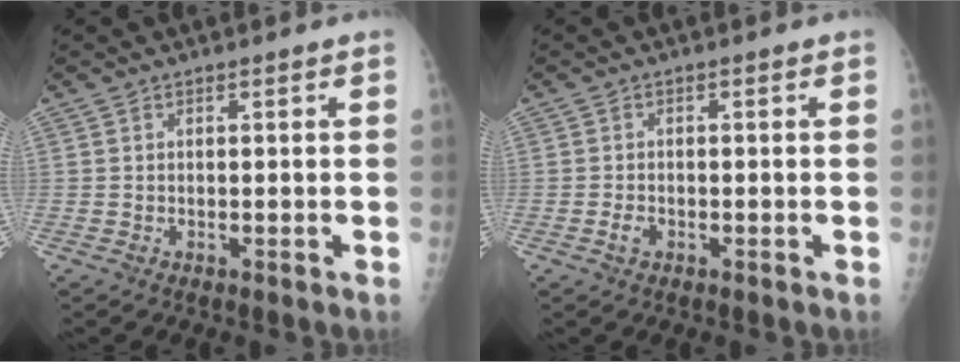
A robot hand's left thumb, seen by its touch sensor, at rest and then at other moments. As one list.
[{"total": 1.6, "force": [-0.8, 1.1, 1.0], "torque": [-0.019, 0.002, -0.015]}]